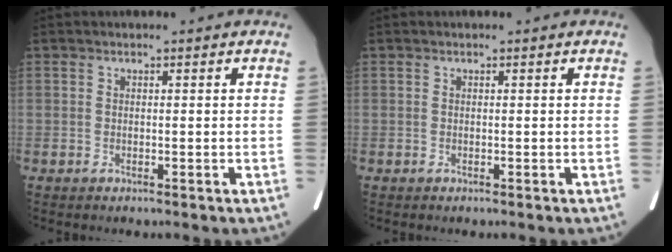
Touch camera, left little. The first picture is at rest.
{"total": 0.0}